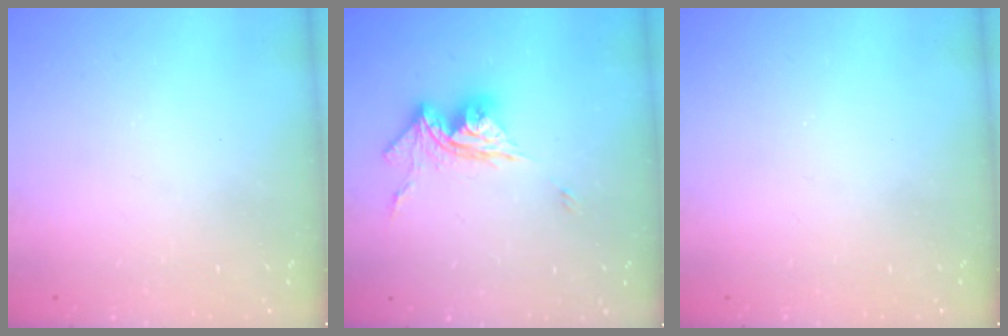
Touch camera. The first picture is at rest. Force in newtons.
{"total": 12.0, "press": 11.9, "slide": 1.5}
{"total": 0.0}